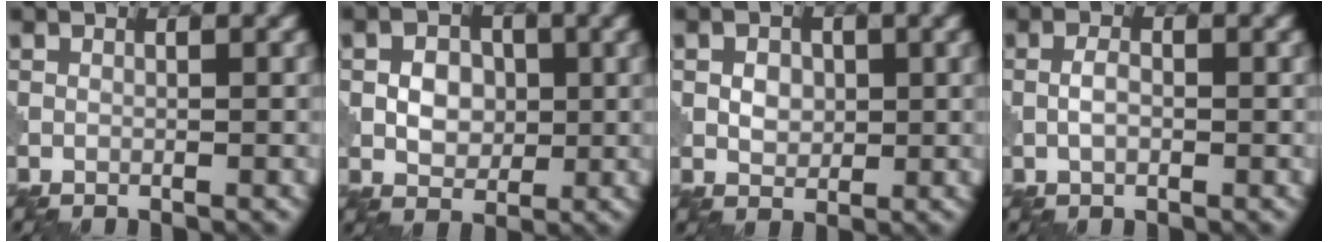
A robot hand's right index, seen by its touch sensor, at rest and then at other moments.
{"total": 3.2, "force": [0.0, 2.5, 2.0], "torque": [-0.033, 0.002, -0.004]}
{"total": 2.3, "force": [0.3, 1.8, 1.4], "torque": [-0.026, 0.002, 0.002]}
{"total": 1.7, "force": [-0.3, 0.9, 1.4], "torque": [-0.028, 0.004, -0.008]}